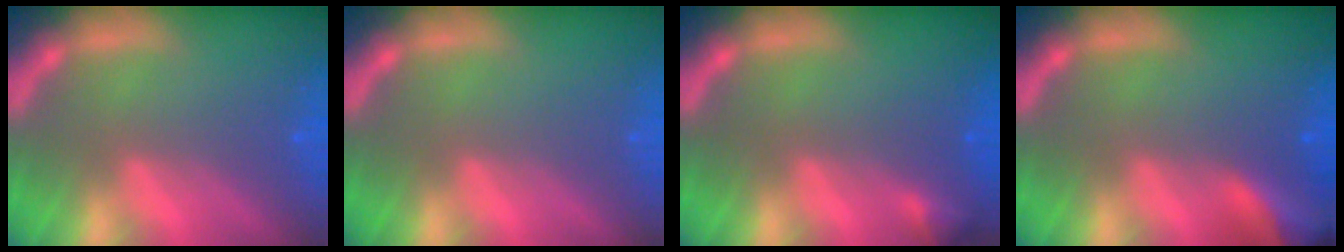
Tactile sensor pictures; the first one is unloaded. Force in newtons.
{"total": 0.0}
{"total": 1.4}
{"total": 7.9}